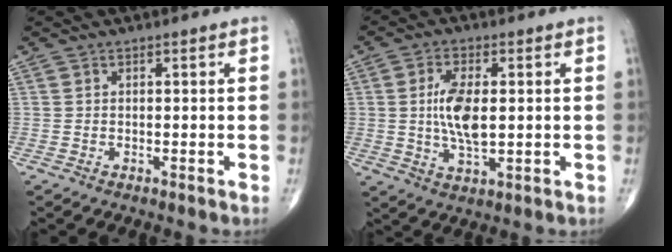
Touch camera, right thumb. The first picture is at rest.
{"total": 8.8, "force": [0.6, 3.9, 7.8], "torque": [-0.152, -0.007, 0.011]}